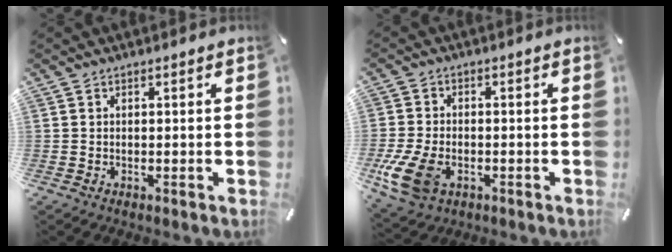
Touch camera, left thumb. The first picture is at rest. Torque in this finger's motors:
{"motor_torque": [1.39, 1.90, 0.58, -0.57, 0.13]}